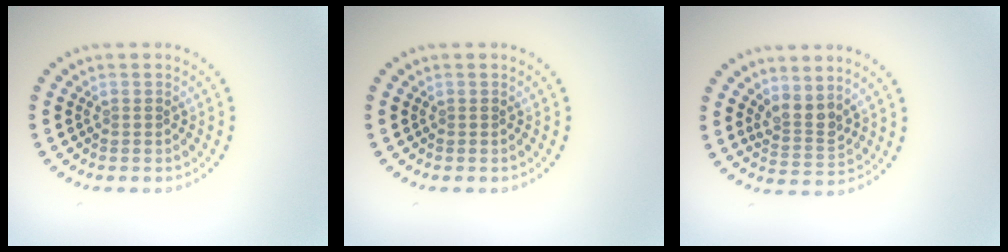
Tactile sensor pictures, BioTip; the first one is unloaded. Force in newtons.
{"total": 0.0}
{"total": 2.5, "press": 1.9, "slide": 1.6}